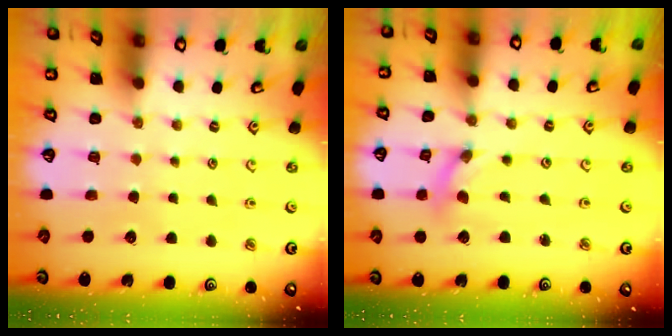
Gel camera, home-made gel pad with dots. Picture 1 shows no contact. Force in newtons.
{"total": 1.4, "press": 1.4, "slide": 0.2}